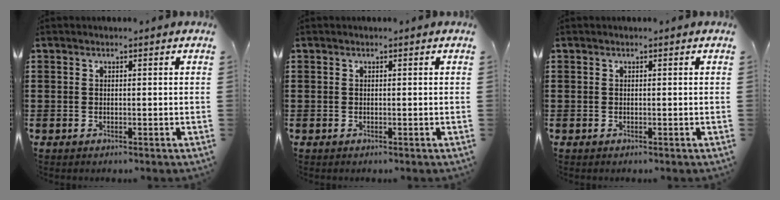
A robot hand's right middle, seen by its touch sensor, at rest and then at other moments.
{"total": 0.0}
{"total": 0.0}